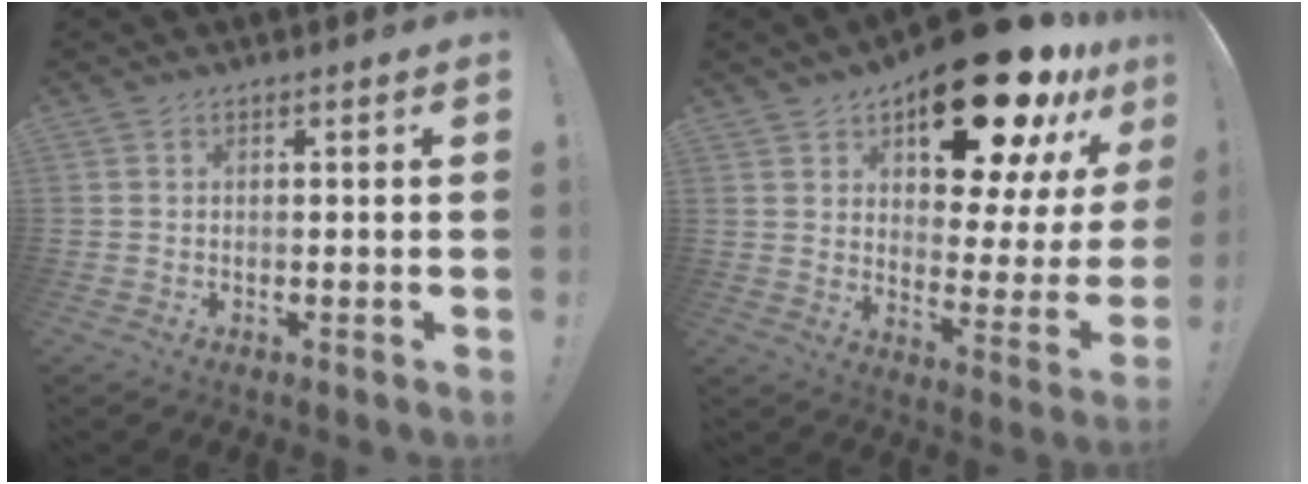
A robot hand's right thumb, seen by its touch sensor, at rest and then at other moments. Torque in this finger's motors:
{"motor_torque": [0.68, 1.56, 1.11, 0.24, 0.42]}